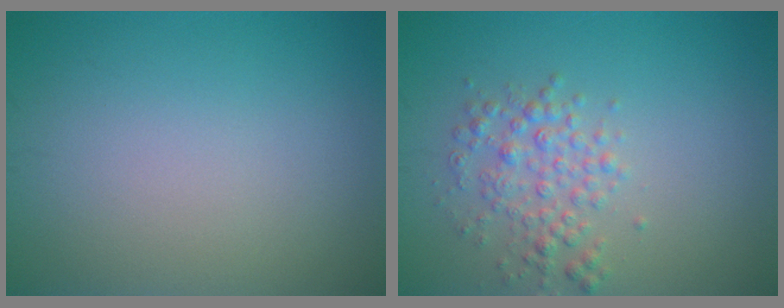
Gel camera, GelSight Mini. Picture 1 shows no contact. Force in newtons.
{"total": 2.8, "press": 2.8, "slide": 0.0}